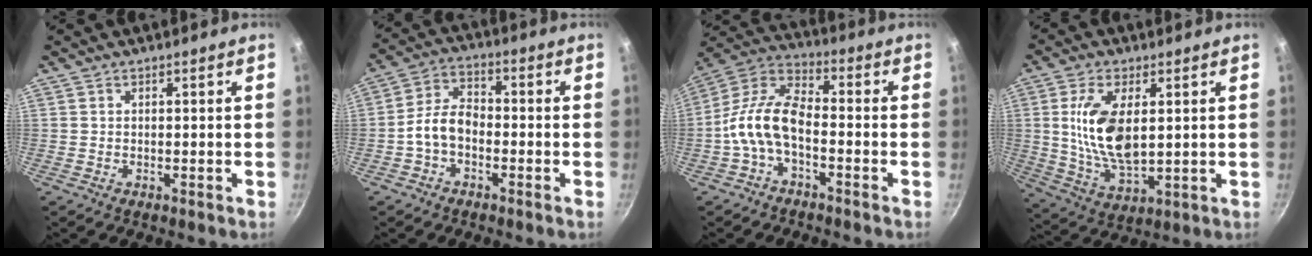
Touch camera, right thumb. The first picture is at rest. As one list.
[{"total": 7.4, "force": [-2.0, 4.9, 5.2], "torque": [-0.092, 0.032, -0.049]}, {"total": 11.7, "force": [-2.8, 6.1, 9.7], "torque": [-0.196, 0.044, -0.065]}, {"total": 13.4, "force": [2.2, 6.5, 11.5], "torque": [-0.220, -0.018, 0.052]}]